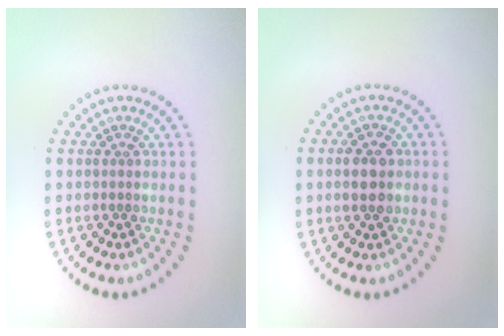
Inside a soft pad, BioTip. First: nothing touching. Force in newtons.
{"total": 2.9, "press": 2.9, "slide": 0.2}